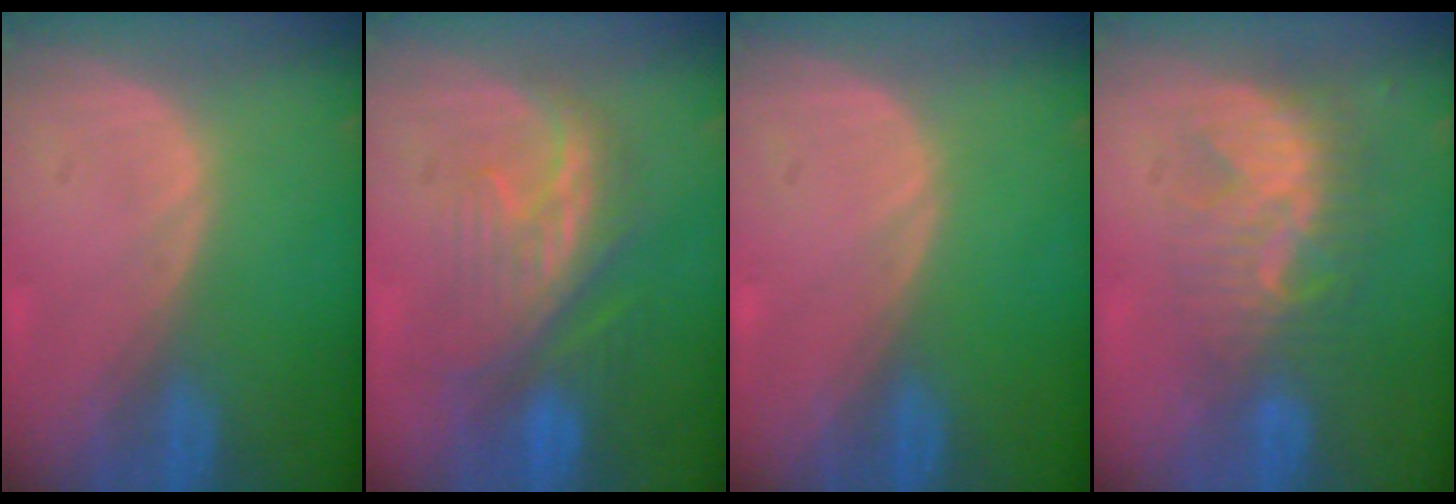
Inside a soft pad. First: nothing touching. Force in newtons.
{"total": 8.5, "press": 8.2, "slide": 2.3}
{"total": 0.0}
{"total": 8.9, "press": 7.6, "slide": 4.6}